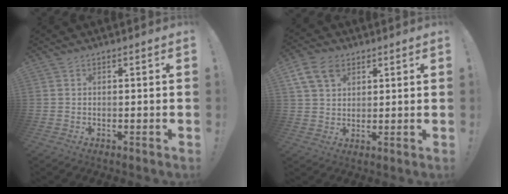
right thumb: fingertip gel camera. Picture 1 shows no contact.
{"total": 9.7, "force": [4.8, 6.6, 5.3], "torque": [-0.097, -0.008, 0.093]}